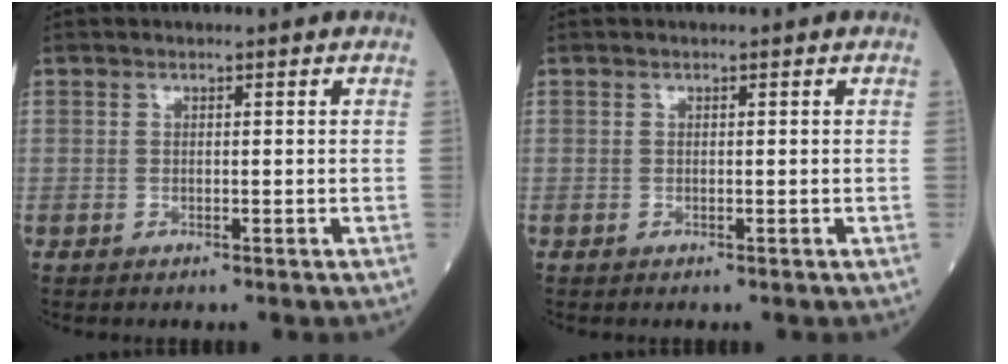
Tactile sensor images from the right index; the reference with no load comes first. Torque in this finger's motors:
{"motor_torque": [0.00, 0.00, 0.00, 0.00]}